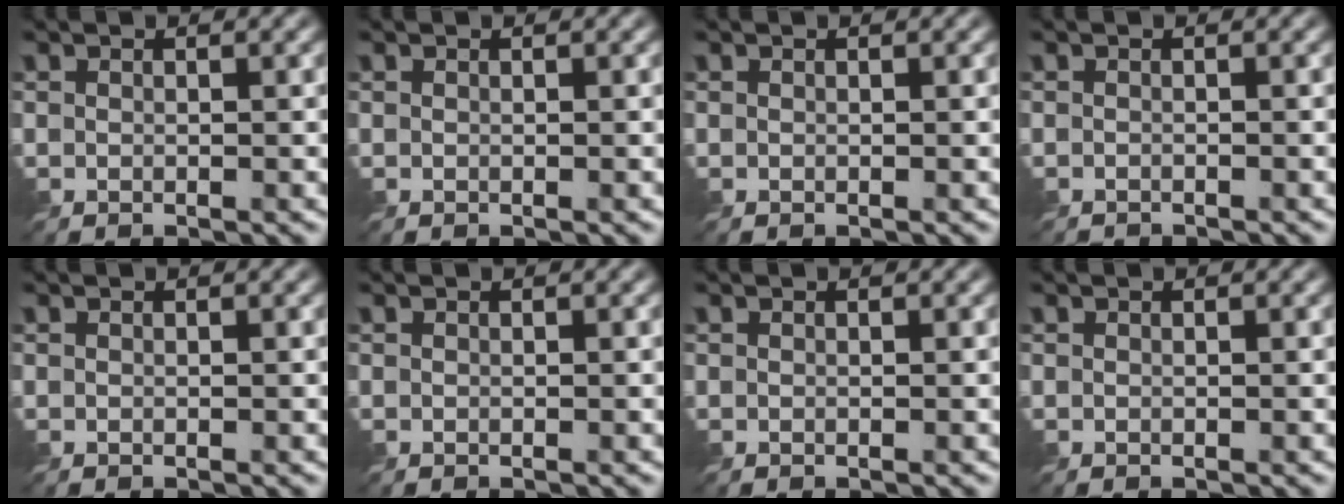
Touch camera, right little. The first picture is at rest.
{"total": 0.0}
{"total": 0.0}
{"total": 0.7, "force": [-0.6, 0.0, -0.3], "torque": [0.012, -0.007, -0.012]}
{"total": 0.0}
{"total": 0.0}
{"total": 0.0}
{"total": 0.0}